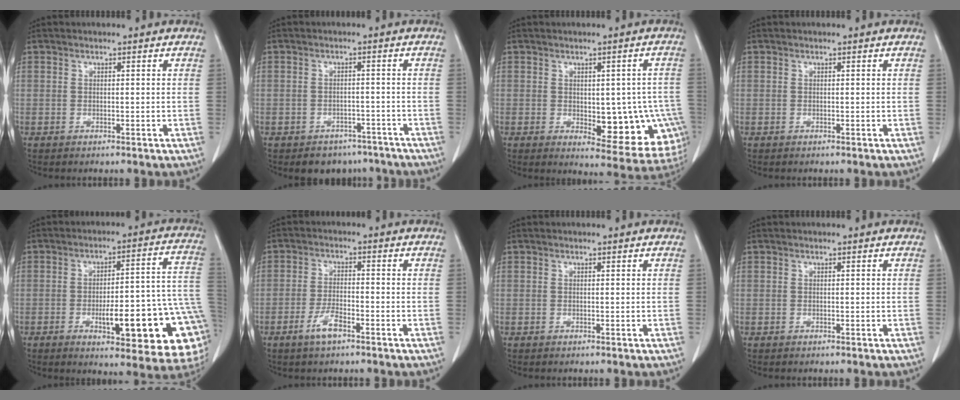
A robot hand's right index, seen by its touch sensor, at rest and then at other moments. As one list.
[{"total": 5.7, "force": [-4.5, 3.5, 0.4], "torque": [0.013, 0.016, -0.058]}, {"total": 12.9, "force": [-2.7, 5.9, 11.1], "torque": [-0.100, 0.010, -0.017]}, {"total": 0.0}, {"total": 20.5, "force": [-6.1, 4.4, 19.1], "torque": [-0.156, 0.022, -0.067]}, {"total": 4.2, "force": [-2.6, 0.9, 3.2], "torque": [-0.064, 0.000, -0.049]}, {"total": 0.0}, {"total": 0.0}]